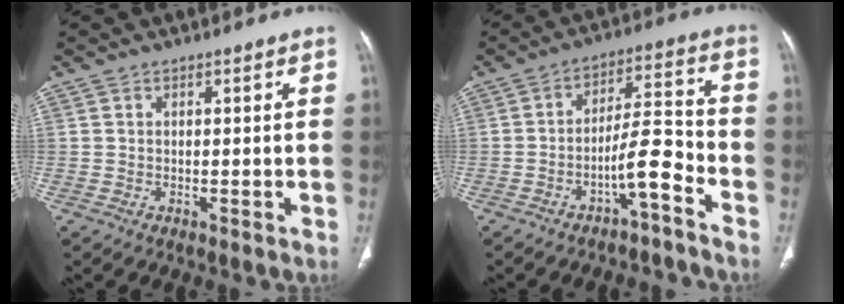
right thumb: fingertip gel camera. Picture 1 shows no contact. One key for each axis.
{"total": 8.1, "fx": -4.7, "fy": 1.6, "fz": 6.4, "tx": -0.108, "ty": 0.063, "tz": -0.078}